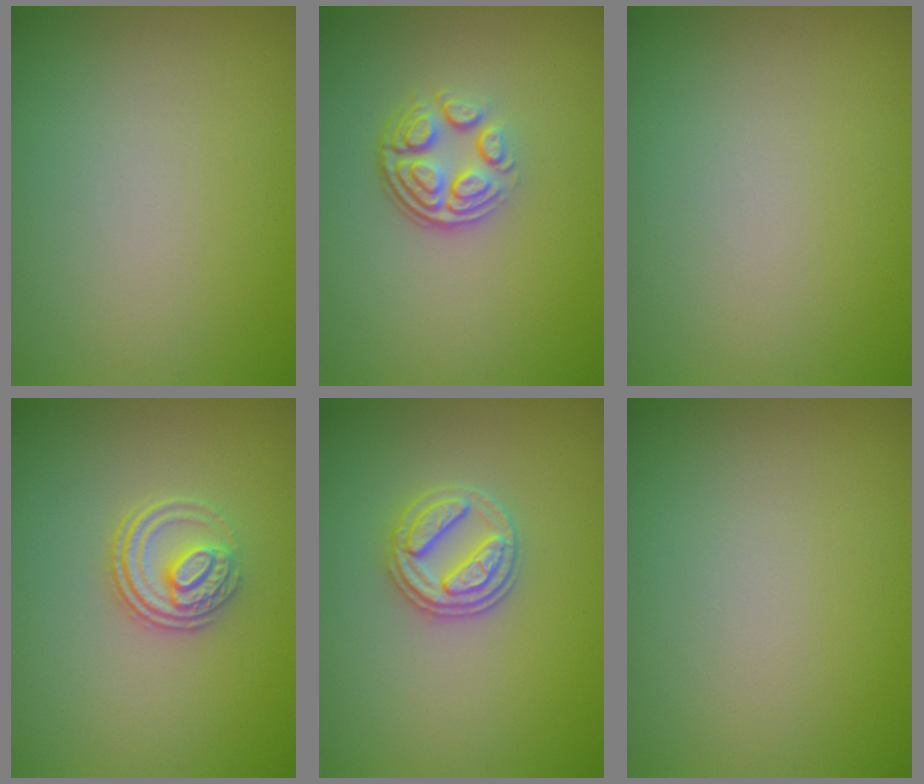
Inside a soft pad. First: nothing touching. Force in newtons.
{"total": 4.0, "press": 2.8, "slide": 2.9}
{"total": 0.0}
{"total": 3.0, "press": 2.5, "slide": 1.7}
{"total": 3.0, "press": 2.8, "slide": 1.0}
{"total": 0.0}